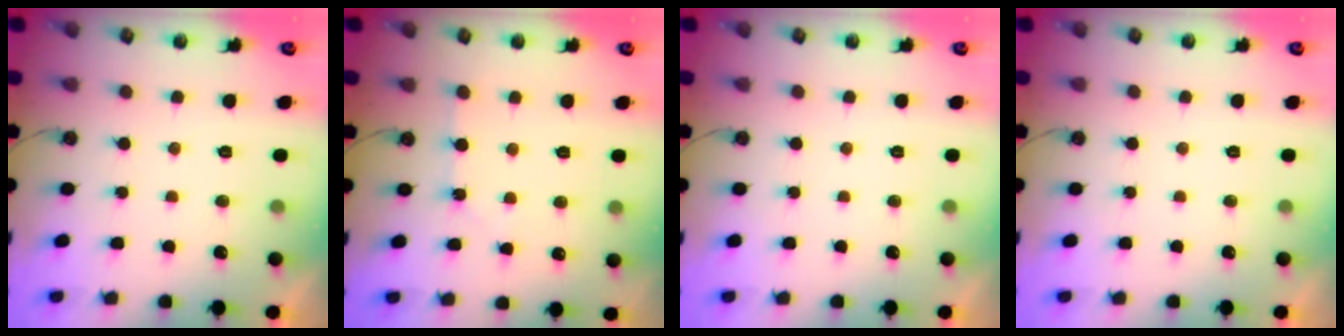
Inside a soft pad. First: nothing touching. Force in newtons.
{"total": 1.5, "press": 1.5, "slide": 0.2}
{"total": 0.0}
{"total": 0.0}